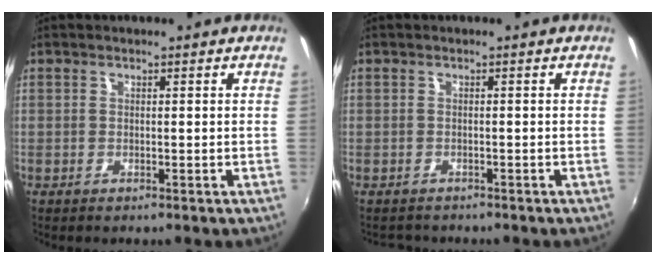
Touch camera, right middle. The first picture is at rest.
{"total": 2.2, "force": [-2.0, 0.9, 0.2], "torque": [-0.009, -0.009, -0.031]}